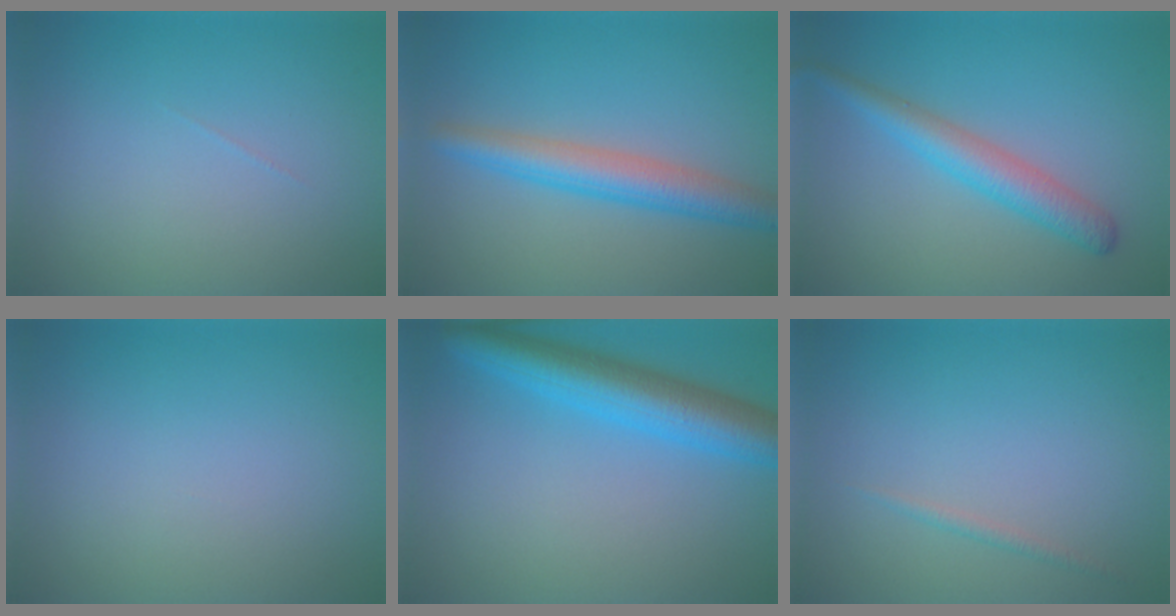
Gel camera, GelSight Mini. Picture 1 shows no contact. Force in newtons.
{"total": 4.4, "press": 4.4, "slide": 0.0}
{"total": 3.6, "press": 3.6, "slide": 0.2}
{"total": 0.0}
{"total": 6.5, "press": 6.5, "slide": 0.3}
{"total": 0.7, "press": 0.7, "slide": 0.1}